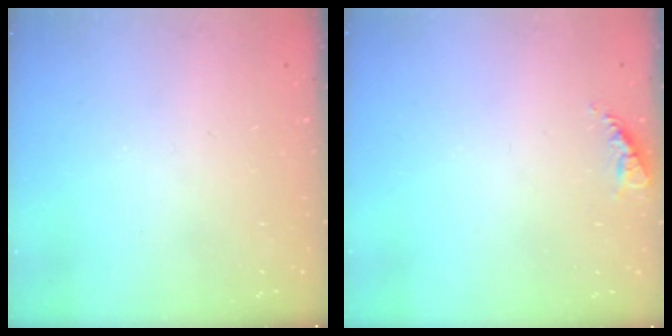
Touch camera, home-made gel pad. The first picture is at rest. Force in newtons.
{"total": 6.0, "press": 5.9, "slide": 0.6}